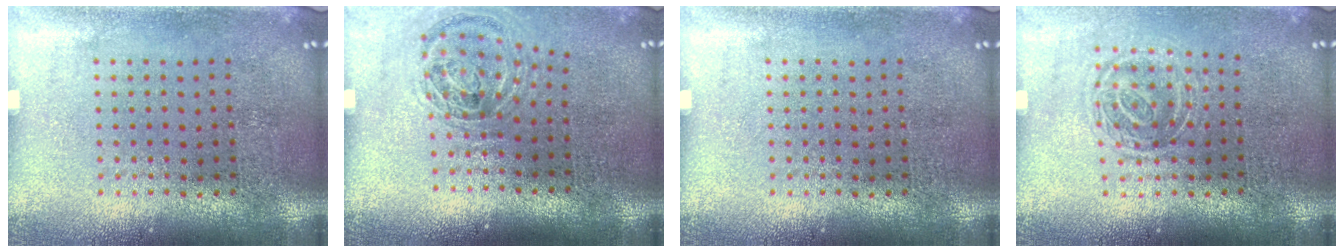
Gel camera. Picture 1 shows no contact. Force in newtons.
{"total": 1.2, "press": 1.1, "slide": 0.4}
{"total": 0.0}
{"total": 1.2, "press": 1.0, "slide": 0.7}